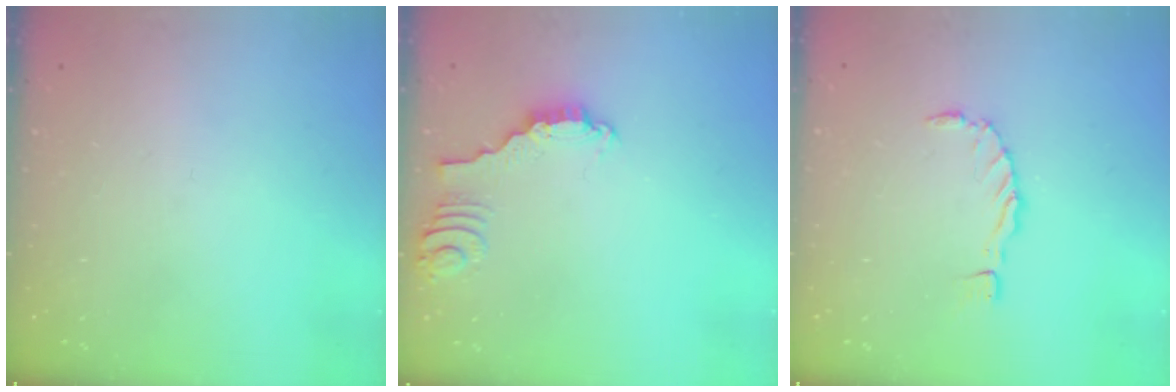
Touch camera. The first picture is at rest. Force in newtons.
{"total": 2.3, "press": 2.3, "slide": 0.1}
{"total": 0.0}